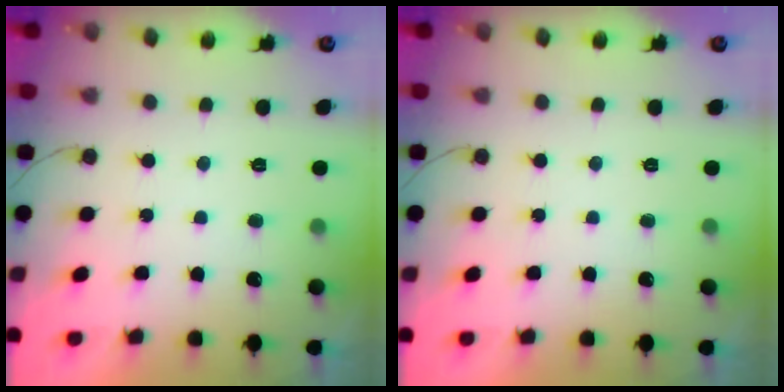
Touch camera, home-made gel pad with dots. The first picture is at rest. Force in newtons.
{"total": 0.0}